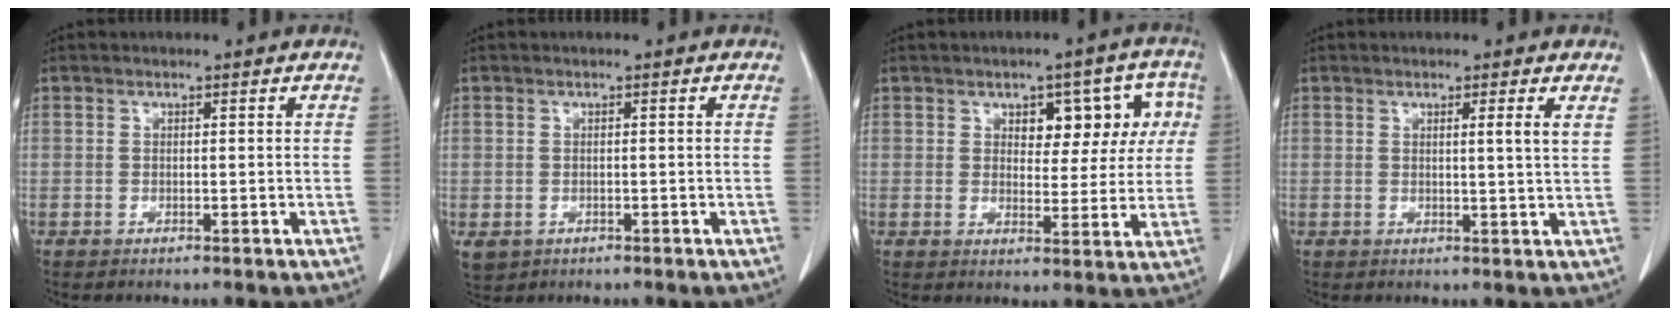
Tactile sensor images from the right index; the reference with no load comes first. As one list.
[{"total": 5.3, "force": [-1.8, 4.7, 1.9], "torque": [-0.056, 0.000, -0.015]}, {"total": 10.6, "force": [3.2, 5.9, 8.3], "torque": [-0.099, 0.041, 0.049]}, {"total": 3.0, "force": [1.3, -0.1, 2.7], "torque": [-0.046, 0.000, 0.019]}]